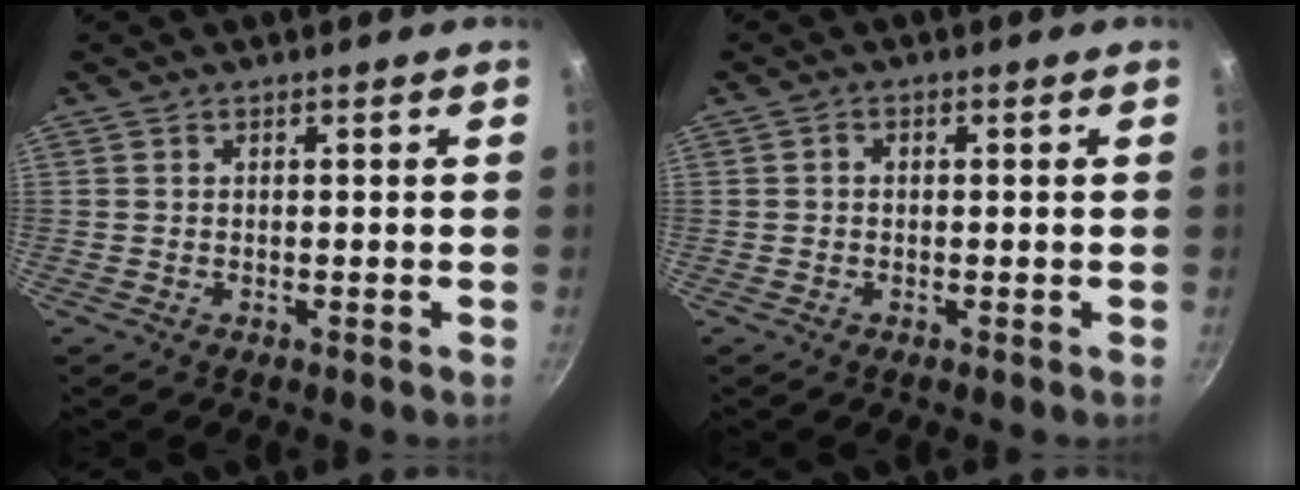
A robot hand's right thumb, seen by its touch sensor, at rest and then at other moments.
{"total": 1.0, "force": [-0.1, 0.8, 0.6], "torque": [-0.012, 0.007, -0.001]}